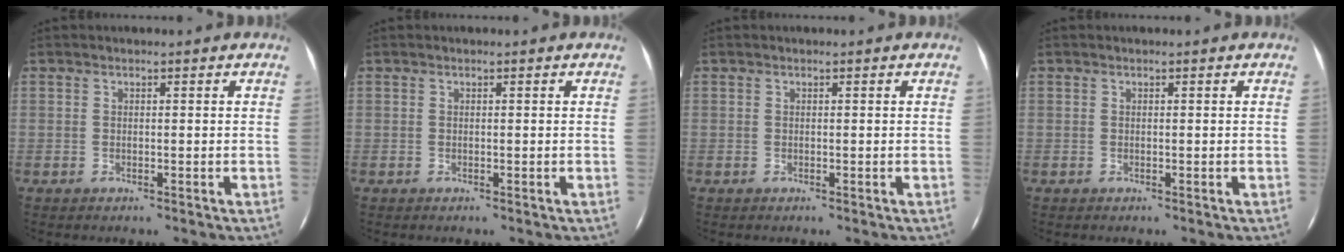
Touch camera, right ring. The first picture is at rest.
{"total": 0.0}
{"total": 0.0}
{"total": 0.0}